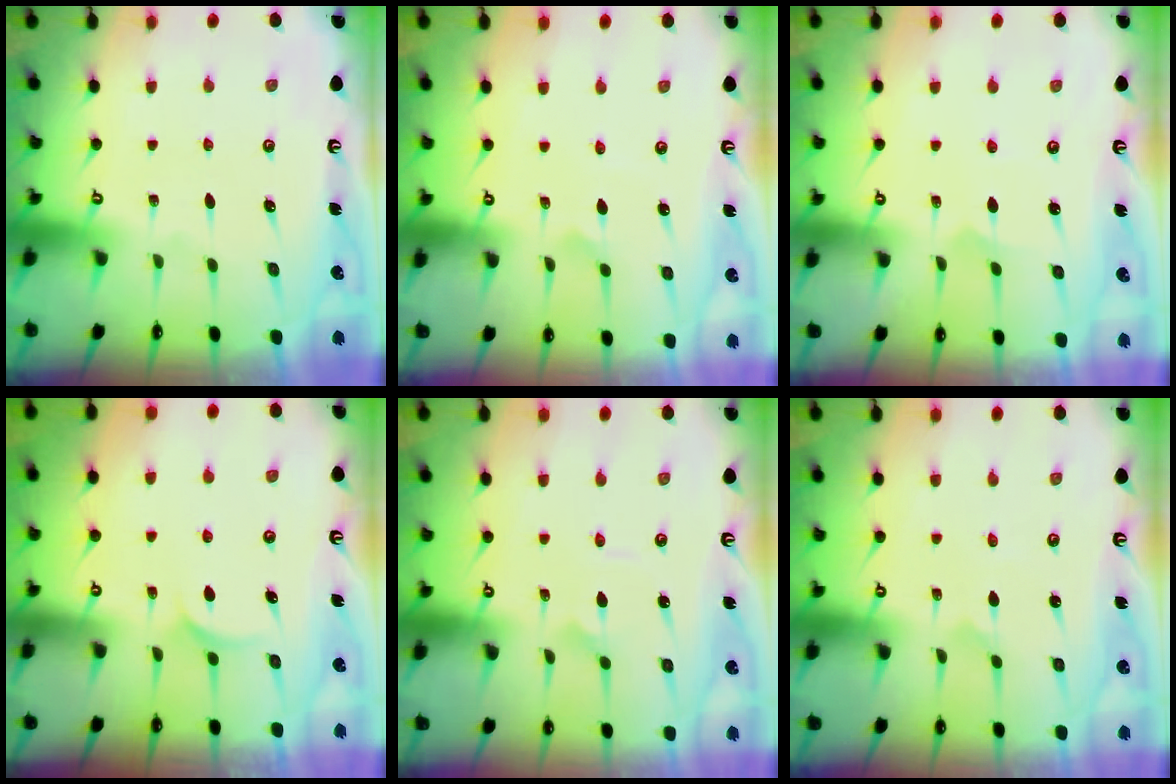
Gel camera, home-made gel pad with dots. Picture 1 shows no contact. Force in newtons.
{"total": 1.7, "press": 1.6, "slide": 0.5}
{"total": 2.6, "press": 2.6, "slide": 0.2}
{"total": 5.7, "press": 5.7, "slide": 0.3}
{"total": 3.0, "press": 3.0, "slide": 0.0}
{"total": 0.0}